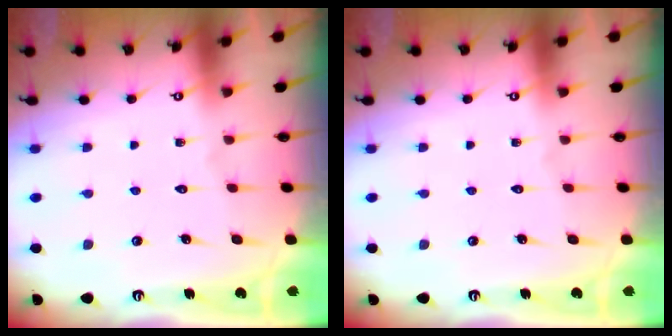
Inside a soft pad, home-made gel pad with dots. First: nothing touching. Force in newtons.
{"total": 0.0}